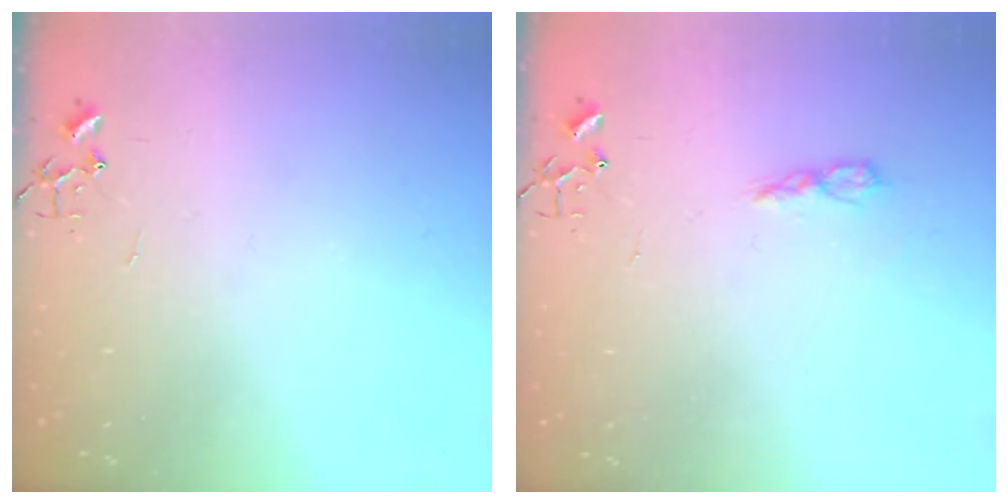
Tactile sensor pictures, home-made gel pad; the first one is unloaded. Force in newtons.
{"total": 5.0, "press": 5.0, "slide": 0.6}